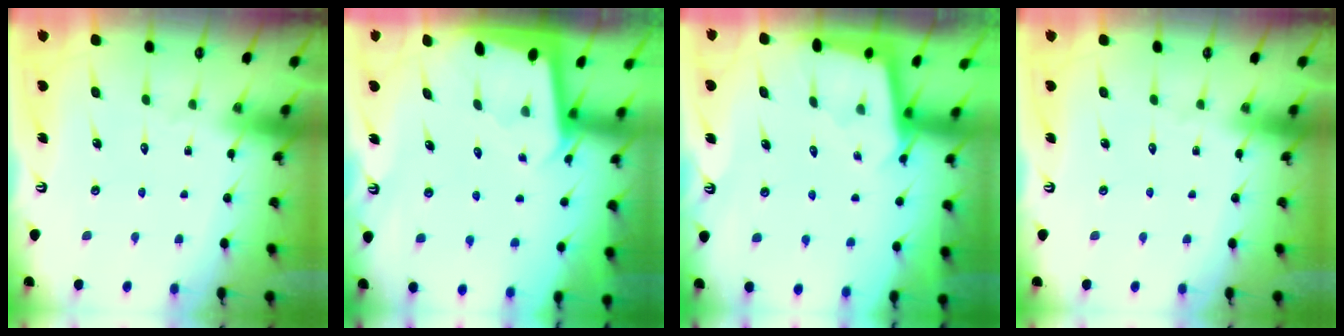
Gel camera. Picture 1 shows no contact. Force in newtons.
{"total": 1.9, "press": 1.9, "slide": 0.0}
{"total": 2.3, "press": 2.3, "slide": 0.1}
{"total": 0.0}